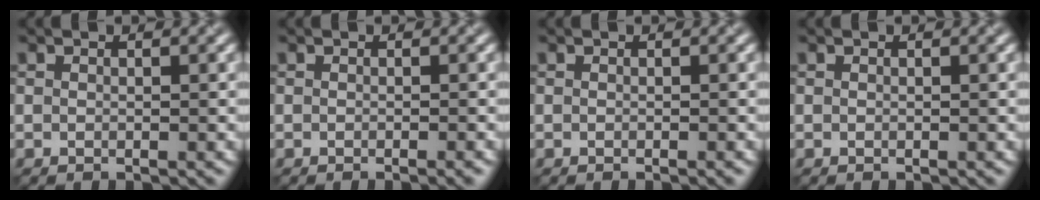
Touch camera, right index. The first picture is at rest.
{"total": 1.4, "force": [-0.5, 0.5, 1.2], "torque": [-0.006, 0.003, -0.011]}
{"total": 0.8, "force": [-0.3, 0.3, 0.6], "torque": [-0.001, 0.001, -0.006]}
{"total": 0.0}